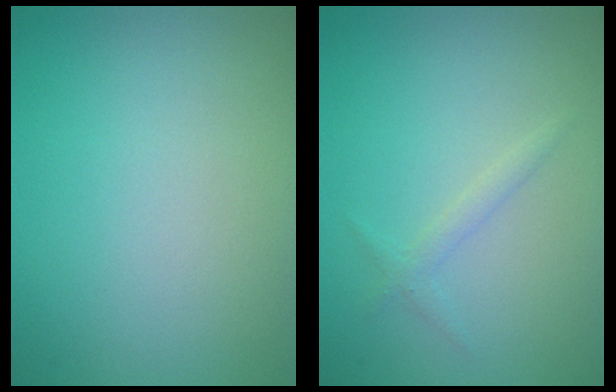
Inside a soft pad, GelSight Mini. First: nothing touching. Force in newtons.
{"total": 1.1, "press": 1.1, "slide": 0.1}